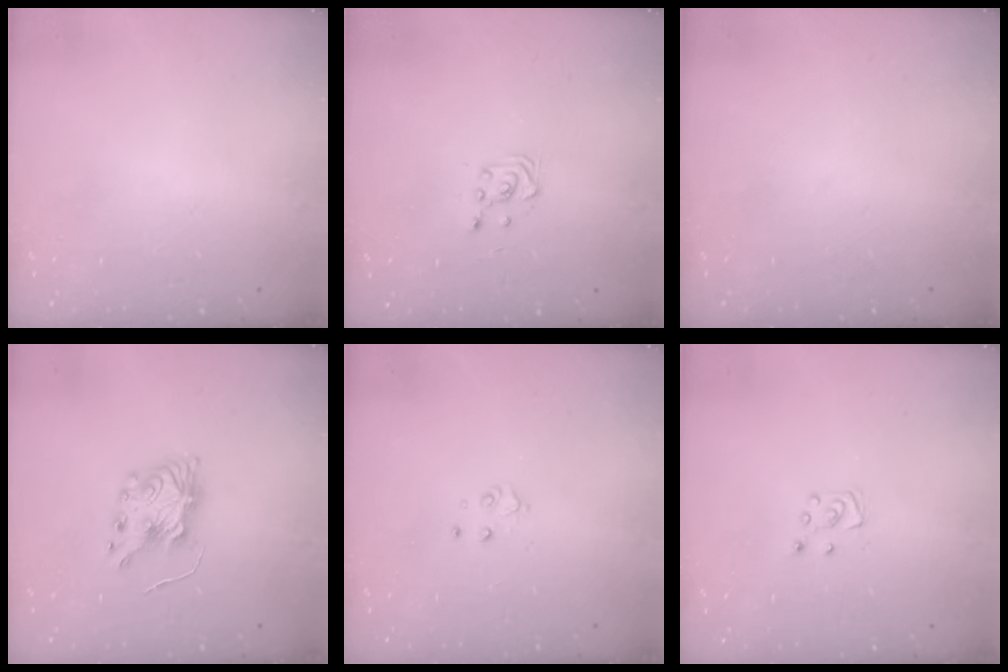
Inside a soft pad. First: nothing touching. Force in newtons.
{"total": 3.5, "press": 3.3, "slide": 1.0}
{"total": 0.0}
{"total": 9.0, "press": 9.0, "slide": 0.8}
{"total": 3.3, "press": 3.3, "slide": 0.2}
{"total": 4.4, "press": 4.4, "slide": 0.2}